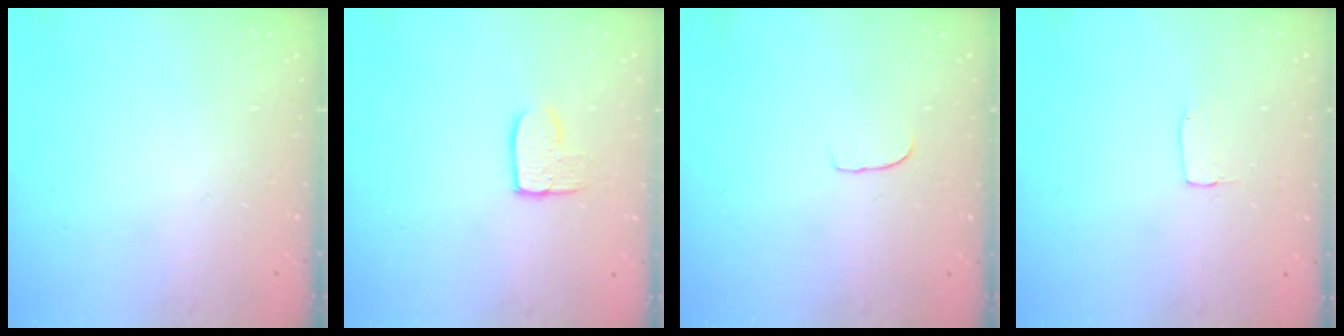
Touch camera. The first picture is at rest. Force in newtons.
{"total": 7.0, "press": 7.0, "slide": 0.4}
{"total": 4.2, "press": 4.2, "slide": 0.4}
{"total": 2.9, "press": 2.9, "slide": 0.2}